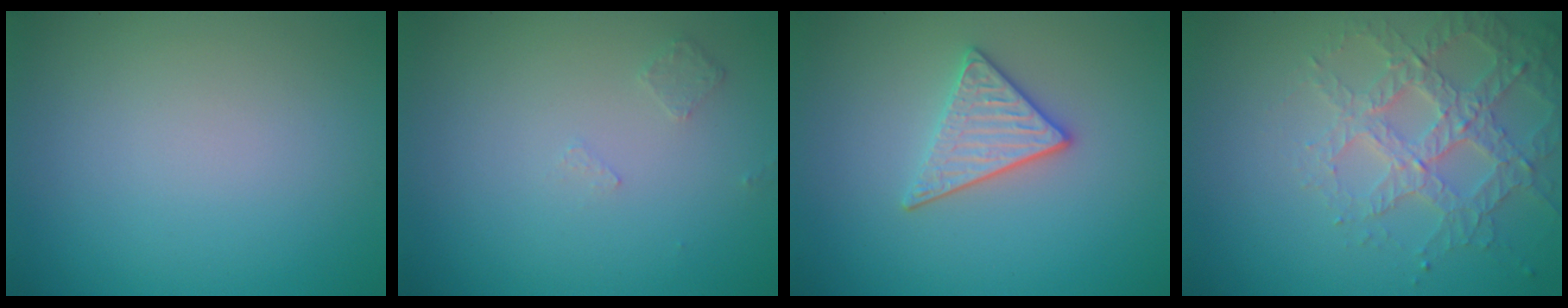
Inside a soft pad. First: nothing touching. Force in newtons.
{"total": 0.6, "press": 0.5, "slide": 0.4}
{"total": 3.0, "press": 2.8, "slide": 1.3}
{"total": 3.7, "press": 3.7, "slide": 0.6}